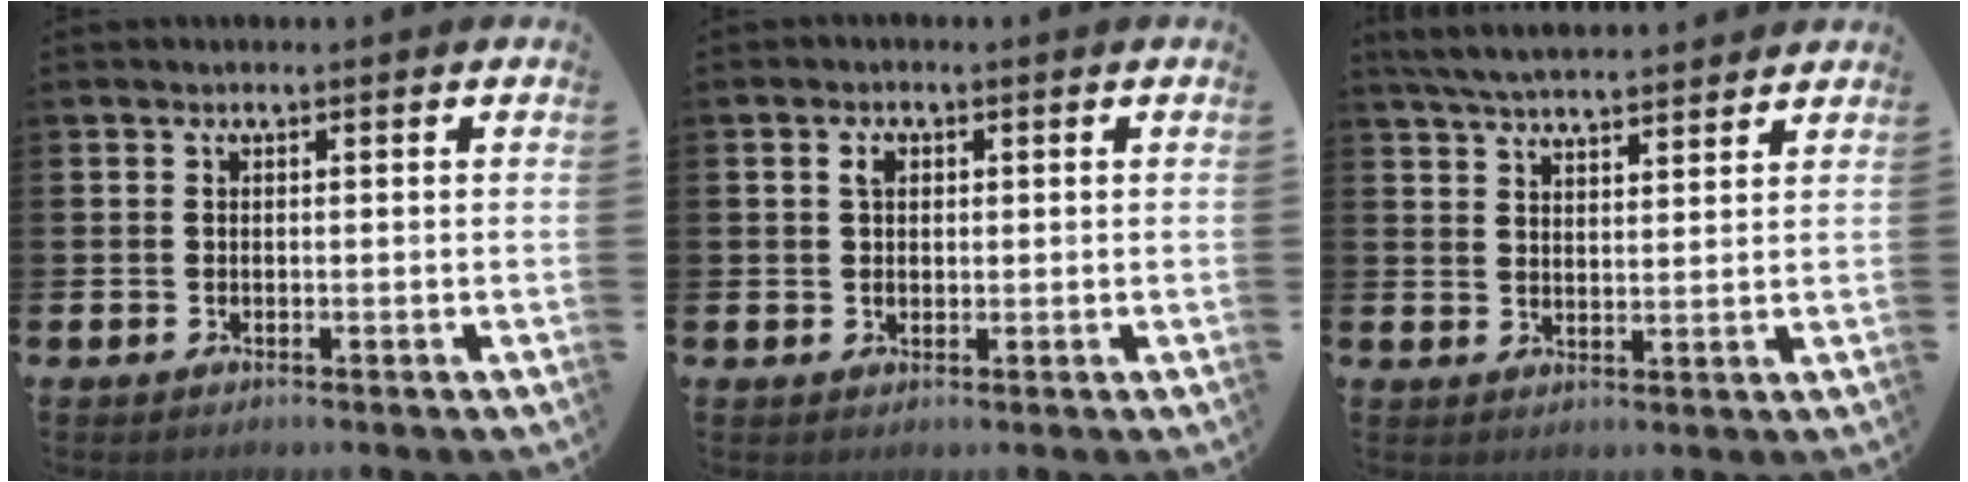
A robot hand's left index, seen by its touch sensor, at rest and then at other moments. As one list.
[{"total": 2.0, "force": [1.0, 1.3, 1.1], "torque": [-0.013, 0.002, 0.016]}, {"total": 5.2, "force": [5.1, 0.3, 0.8], "torque": [-0.038, -0.023, 0.094]}]